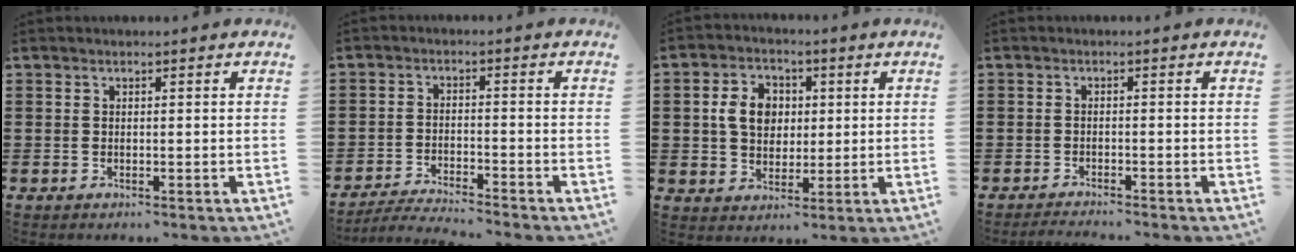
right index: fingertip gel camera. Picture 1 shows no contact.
{"total": 3.6, "force": [-3.5, -0.2, 0.6], "torque": [-0.019, -0.005, -0.075]}
{"total": 6.6, "force": [0.9, 5.2, 3.9], "torque": [-0.091, 0.014, 0.009]}
{"total": 1.6, "force": [-1.6, -0.3, 0.0], "torque": [0.000, 0.002, -0.034]}